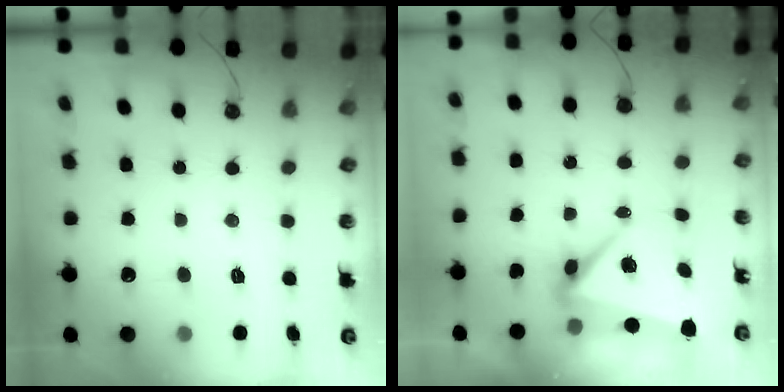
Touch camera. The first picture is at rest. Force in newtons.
{"total": 6.7, "press": 6.5, "slide": 1.6}